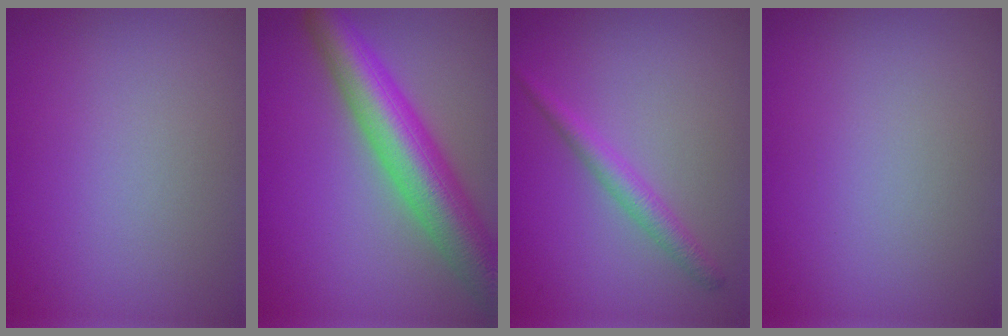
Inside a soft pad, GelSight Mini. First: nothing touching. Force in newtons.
{"total": 8.7, "press": 8.7, "slide": 0.2}
{"total": 2.2, "press": 2.2, "slide": 0.1}
{"total": 0.0}